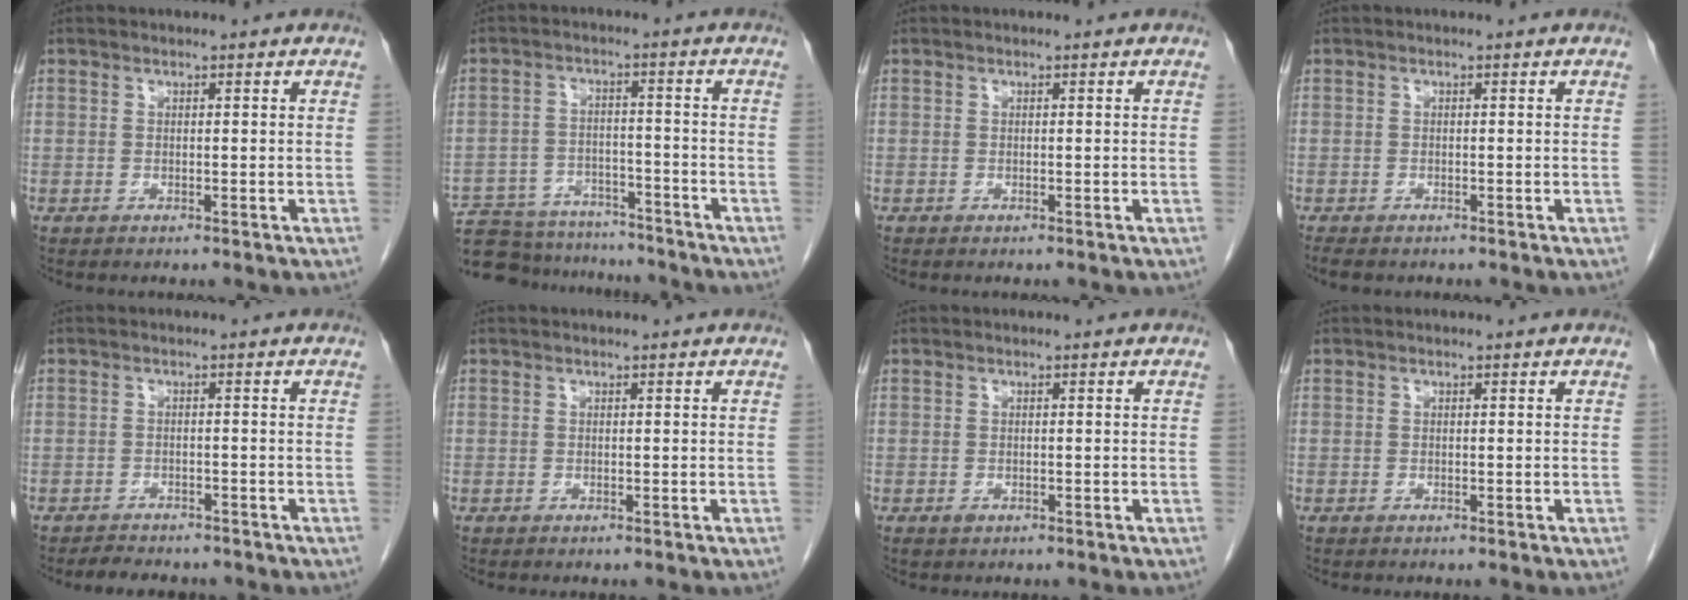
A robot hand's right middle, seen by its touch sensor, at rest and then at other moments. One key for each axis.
{"total": 15.7, "fx": -14.5, "fy": 4.8, "fz": 3.7, "tx": -0.076, "ty": 0.010, "tz": -0.205}
{"total": 0.0}
{"total": 2.3, "fx": -1.9, "fy": 0.8, "fz": 1.1, "tx": -0.021, "ty": -0.007, "tz": -0.024}
{"total": 4.6, "fx": -4.1, "fy": 1.6, "fz": 1.3, "tx": -0.024, "ty": -0.005, "tz": -0.055}
{"total": 0.0}
{"total": 0.7, "fx": -0.4, "fy": 0.5, "fz": 0.4, "tx": -0.007, "ty": 0.000, "tz": -0.002}
{"total": 0.0}